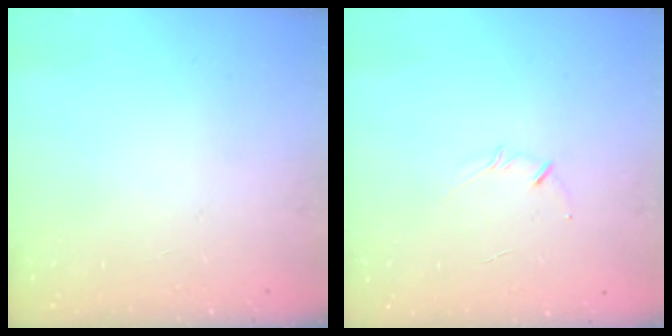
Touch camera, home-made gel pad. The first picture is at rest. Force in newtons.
{"total": 3.1, "press": 3.0, "slide": 0.7}